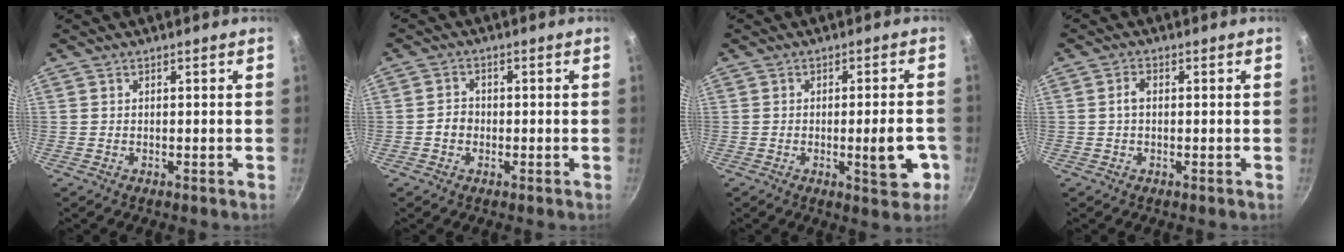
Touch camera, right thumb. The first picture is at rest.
{"total": 2.5, "force": [-0.7, 2.1, 1.2], "torque": [-0.007, 0.013, -0.014]}
{"total": 7.6, "force": [-2.1, 2.3, 7.0], "torque": [-0.078, 0.008, -0.025]}
{"total": 1.9, "force": [-0.1, 1.1, 1.5], "torque": [-0.029, 0.008, -0.002]}